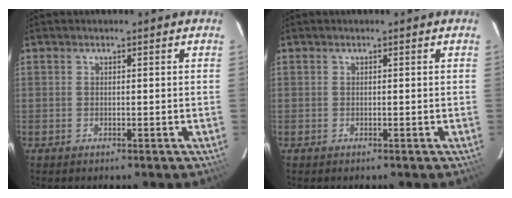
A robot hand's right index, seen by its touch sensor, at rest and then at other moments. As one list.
[{"total": 0.0}]